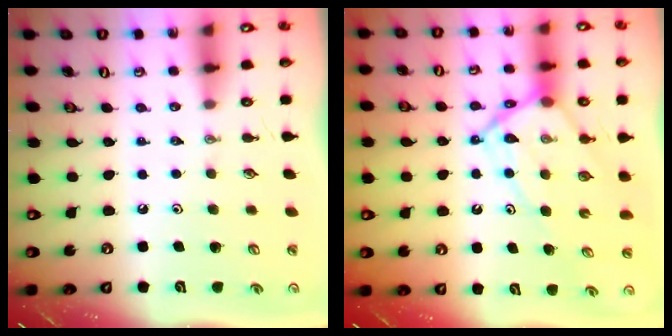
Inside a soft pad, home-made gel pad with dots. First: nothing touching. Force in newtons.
{"total": 11.7, "press": 11.6, "slide": 1.1}